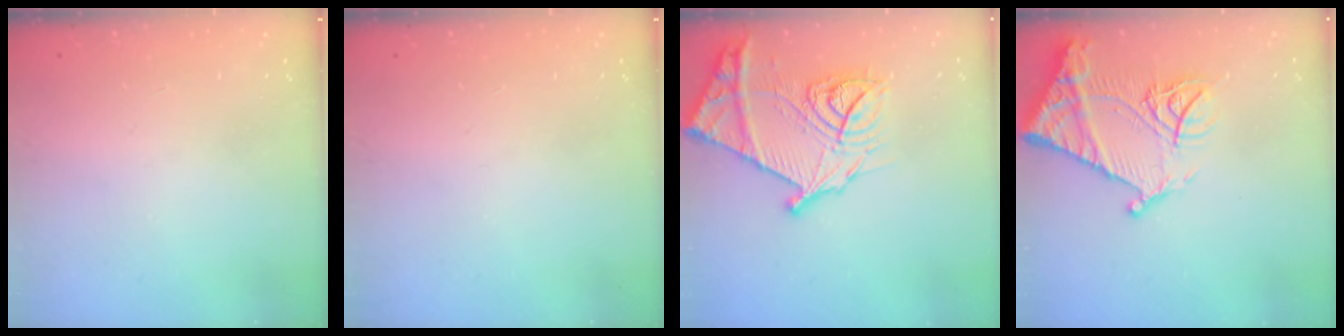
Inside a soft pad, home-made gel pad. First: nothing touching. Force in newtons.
{"total": 0.0}
{"total": 22.2, "press": 22.1, "slide": 2.4}
{"total": 16.9, "press": 16.8, "slide": 1.5}